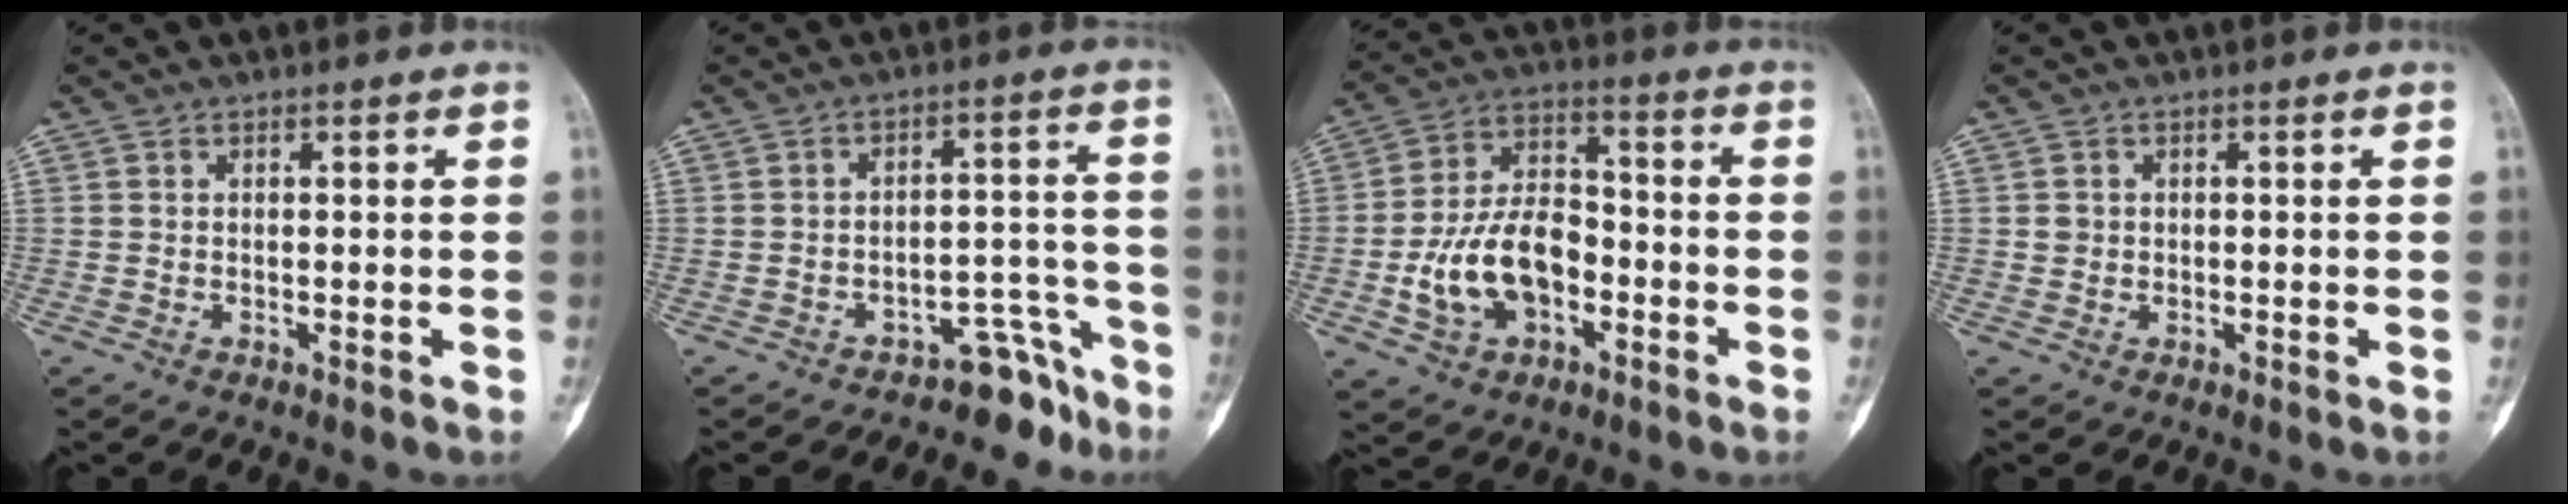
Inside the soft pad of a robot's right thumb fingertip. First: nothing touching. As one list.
[{"total": 6.4, "force": [-5.6, 2.8, 1.4], "torque": [0.019, 0.100, -0.085]}, {"total": 14.5, "force": [-4.0, 9.2, 10.4], "torque": [-0.177, 0.040, -0.071]}, {"total": 1.0, "force": [0.1, 1.0, 0.3], "torque": [-0.002, 0.002, 0.003]}]